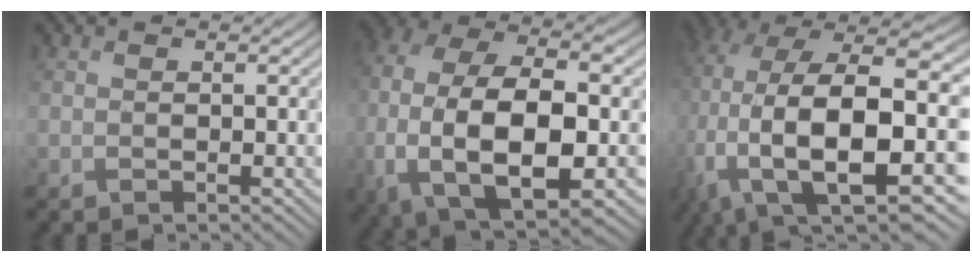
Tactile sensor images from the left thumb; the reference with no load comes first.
{"total": 15.3, "force": [-4.0, 8.0, 12.4], "torque": [-0.275, -0.027, -0.068]}
{"total": 19.2, "force": [-0.9, 10.5, 16.0], "torque": [-0.322, -0.031, -0.009]}